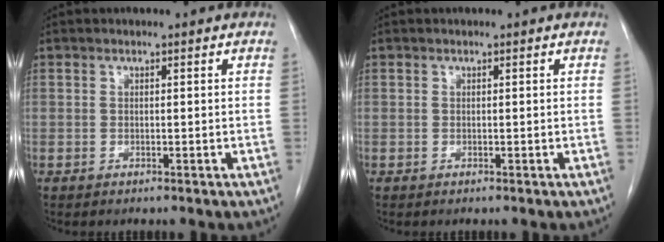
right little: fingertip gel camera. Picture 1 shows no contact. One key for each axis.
{"total": 0.0}